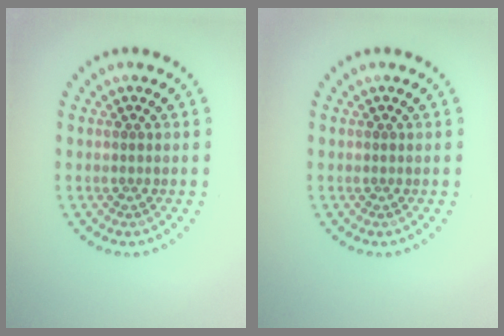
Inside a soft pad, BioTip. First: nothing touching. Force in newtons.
{"total": 0.0}